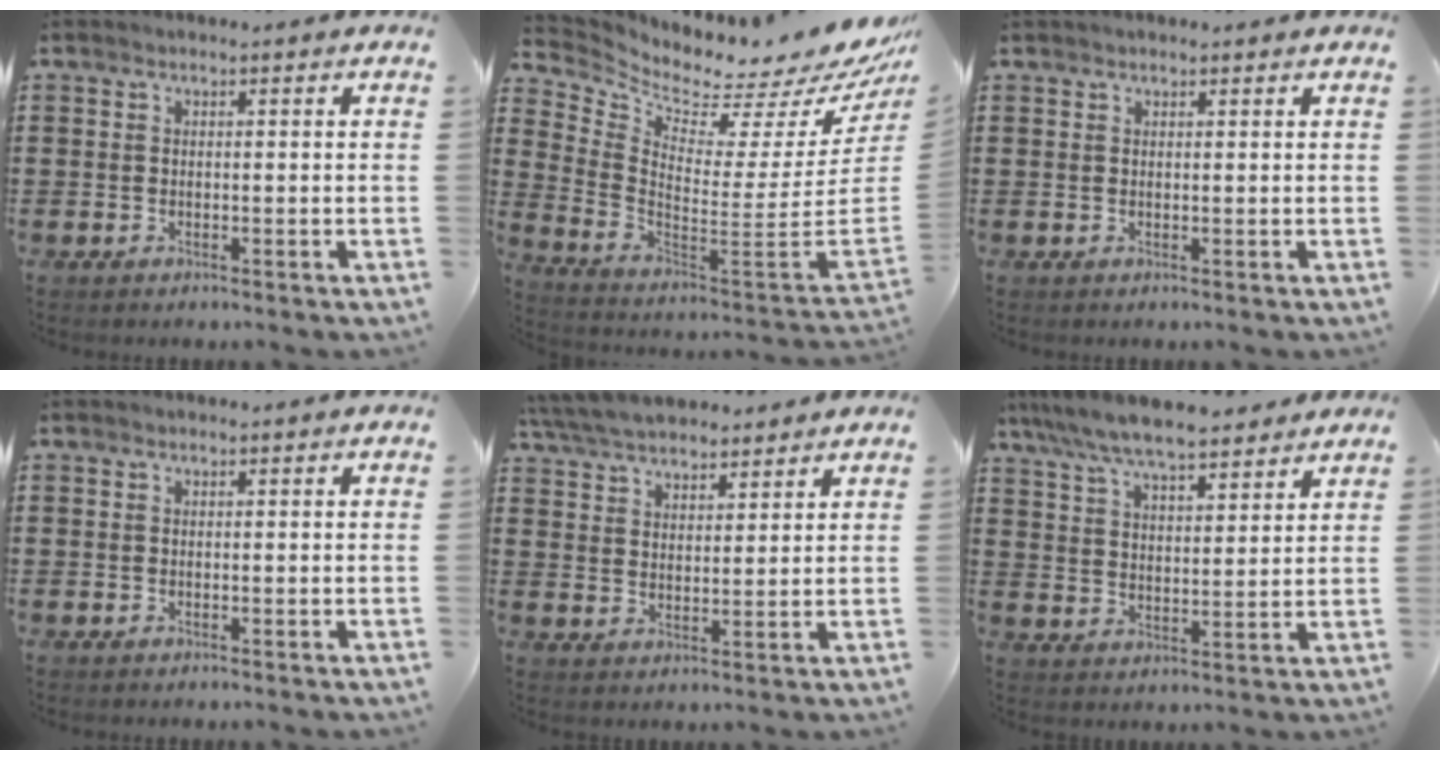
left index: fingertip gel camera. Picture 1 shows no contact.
{"total": 2.5, "force": [1.9, 1.0, 1.3], "torque": [-0.032, -0.061, 0.019]}
{"total": 0.7, "force": [0.6, 0.2, 0.3], "torque": [-0.007, 0.002, 0.011]}
{"total": 0.0}
{"total": 6.1, "force": [5.7, 1.5, 1.5], "torque": [-0.052, -0.011, 0.106]}
{"total": 7.5, "force": [6.9, 1.0, 2.9], "torque": [-0.081, -0.025, 0.125]}